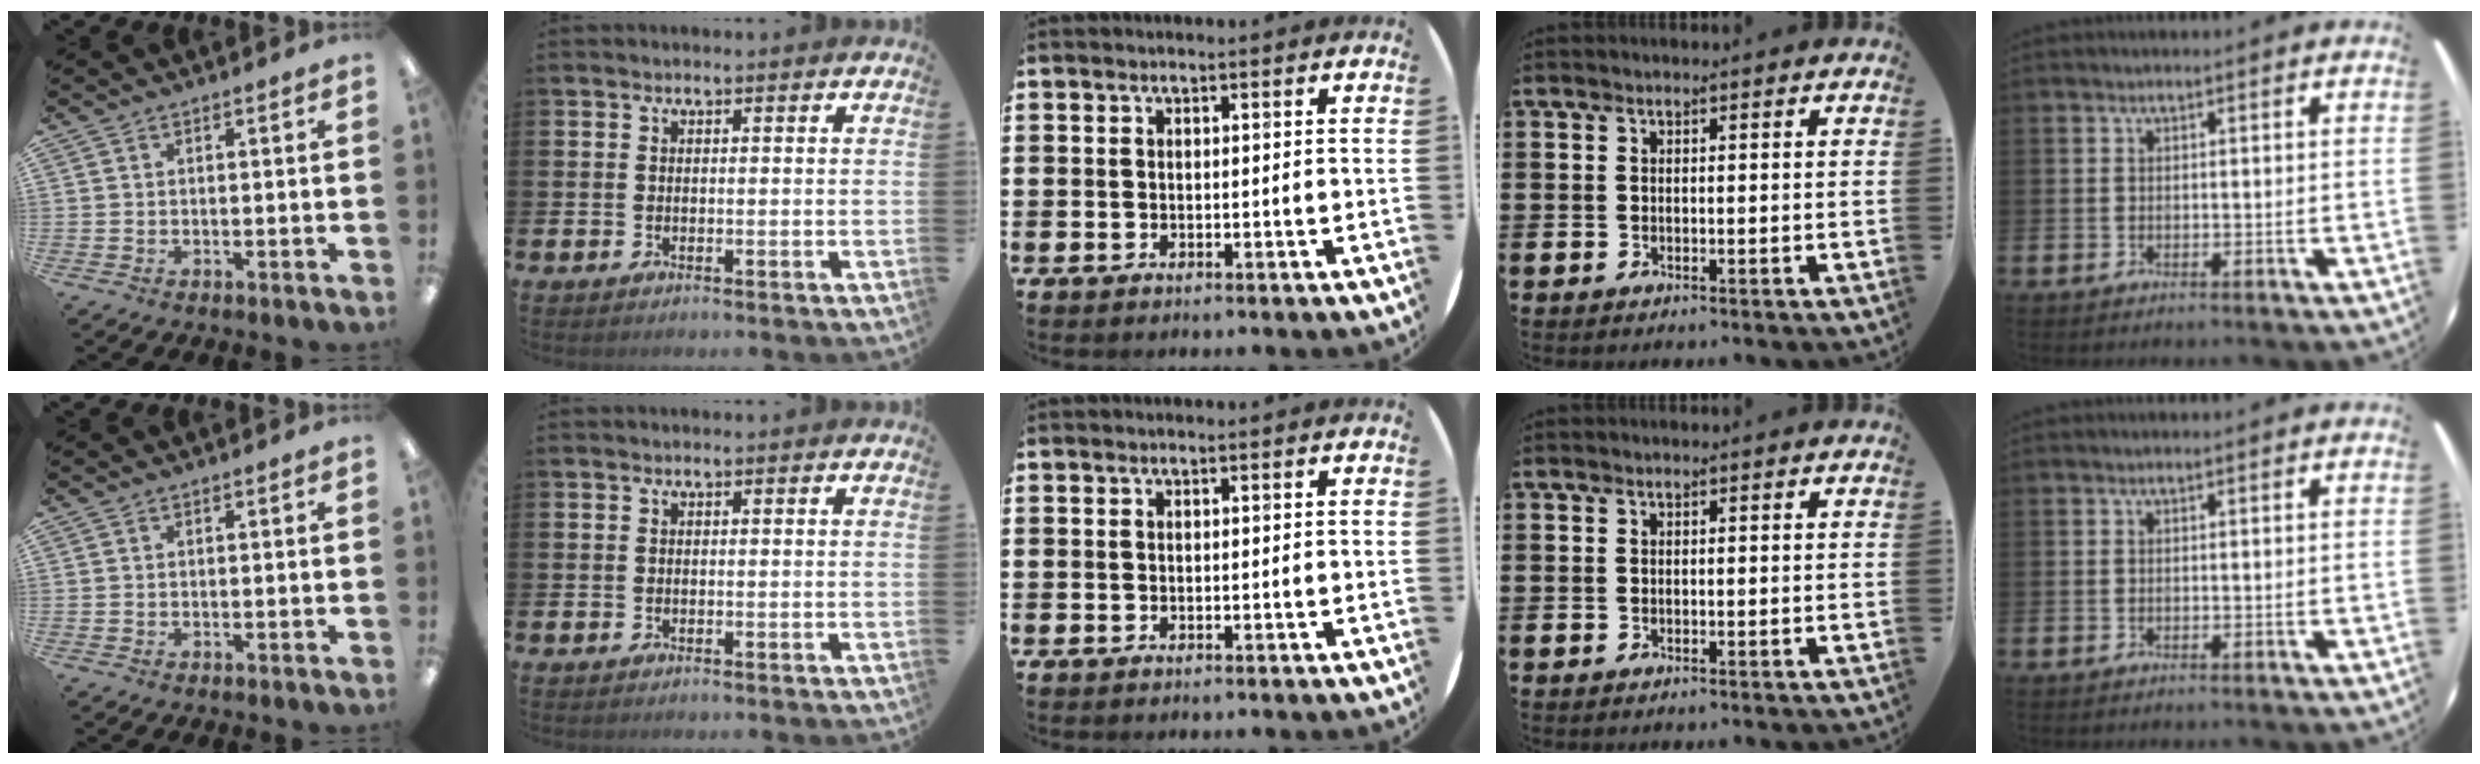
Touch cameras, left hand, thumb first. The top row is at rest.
{}